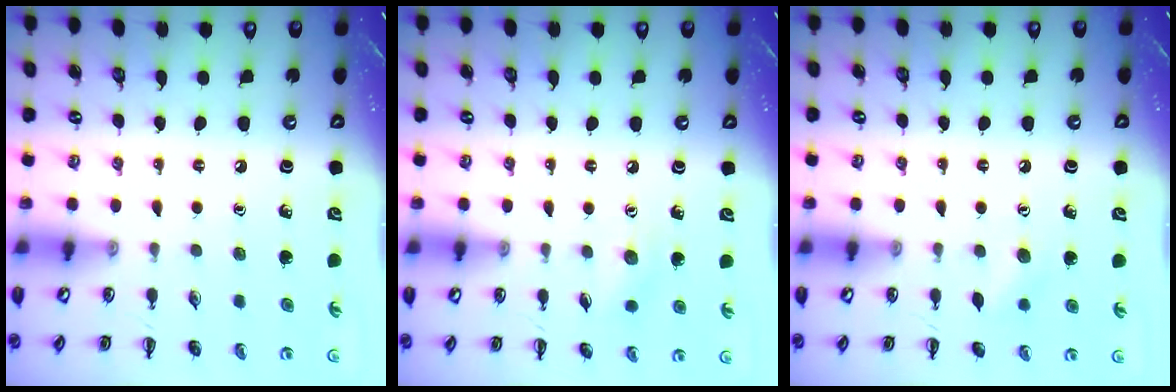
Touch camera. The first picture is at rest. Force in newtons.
{"total": 6.0, "press": 5.8, "slide": 1.4}
{"total": 5.7, "press": 5.6, "slide": 1.4}